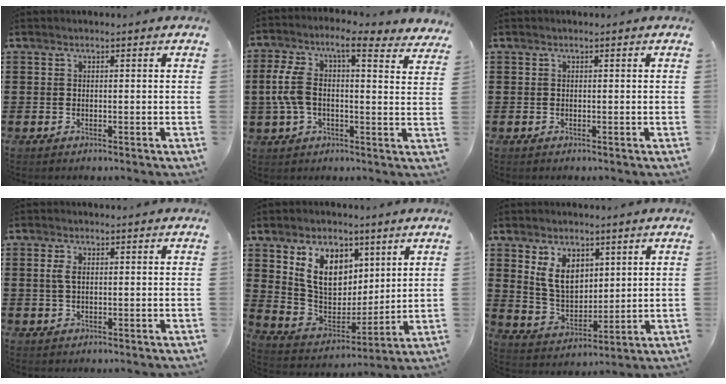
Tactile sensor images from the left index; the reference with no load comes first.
{"total": 8.6, "force": [4.0, 3.3, 6.9], "torque": [-0.151, -0.007, 0.067]}
{"total": 0.0}
{"total": 2.3, "force": [0.3, 1.2, 1.9], "torque": [-0.049, 0.003, 0.002]}
{"total": 10.4, "force": [5.4, 7.3, 5.1], "torque": [-0.117, -0.010, 0.106]}
{"total": 7.3, "force": [3.7, 4.8, 4.1], "torque": [-0.099, 0.007, 0.070]}